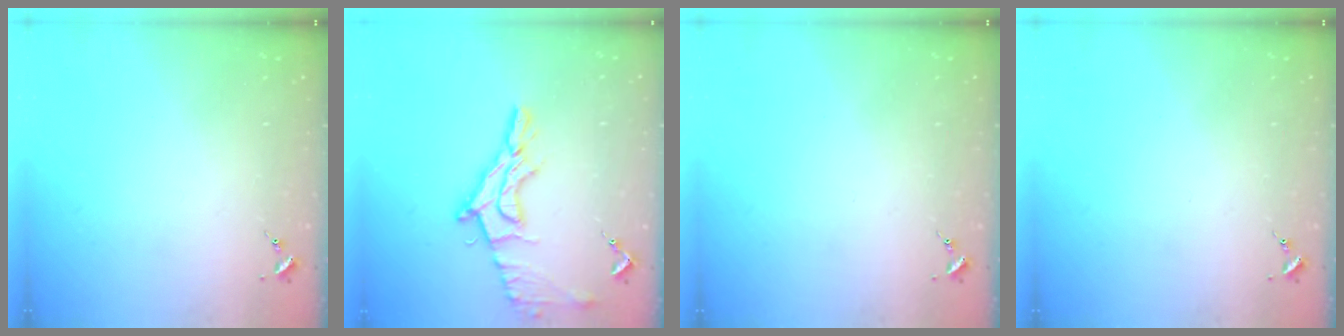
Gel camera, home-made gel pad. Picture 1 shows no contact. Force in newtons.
{"total": 12.9, "press": 12.8, "slide": 1.1}
{"total": 0.0}
{"total": 0.0}